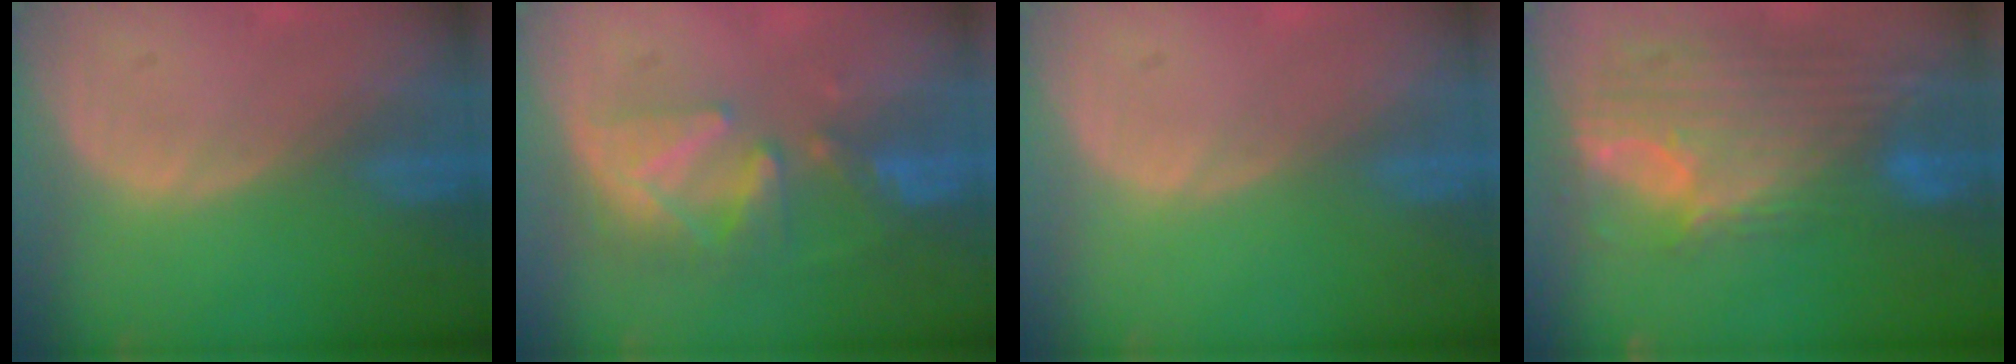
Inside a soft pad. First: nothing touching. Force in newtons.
{"total": 8.2, "press": 7.5, "slide": 3.4}
{"total": 0.0}
{"total": 12.1, "press": 10.2, "slide": 6.4}